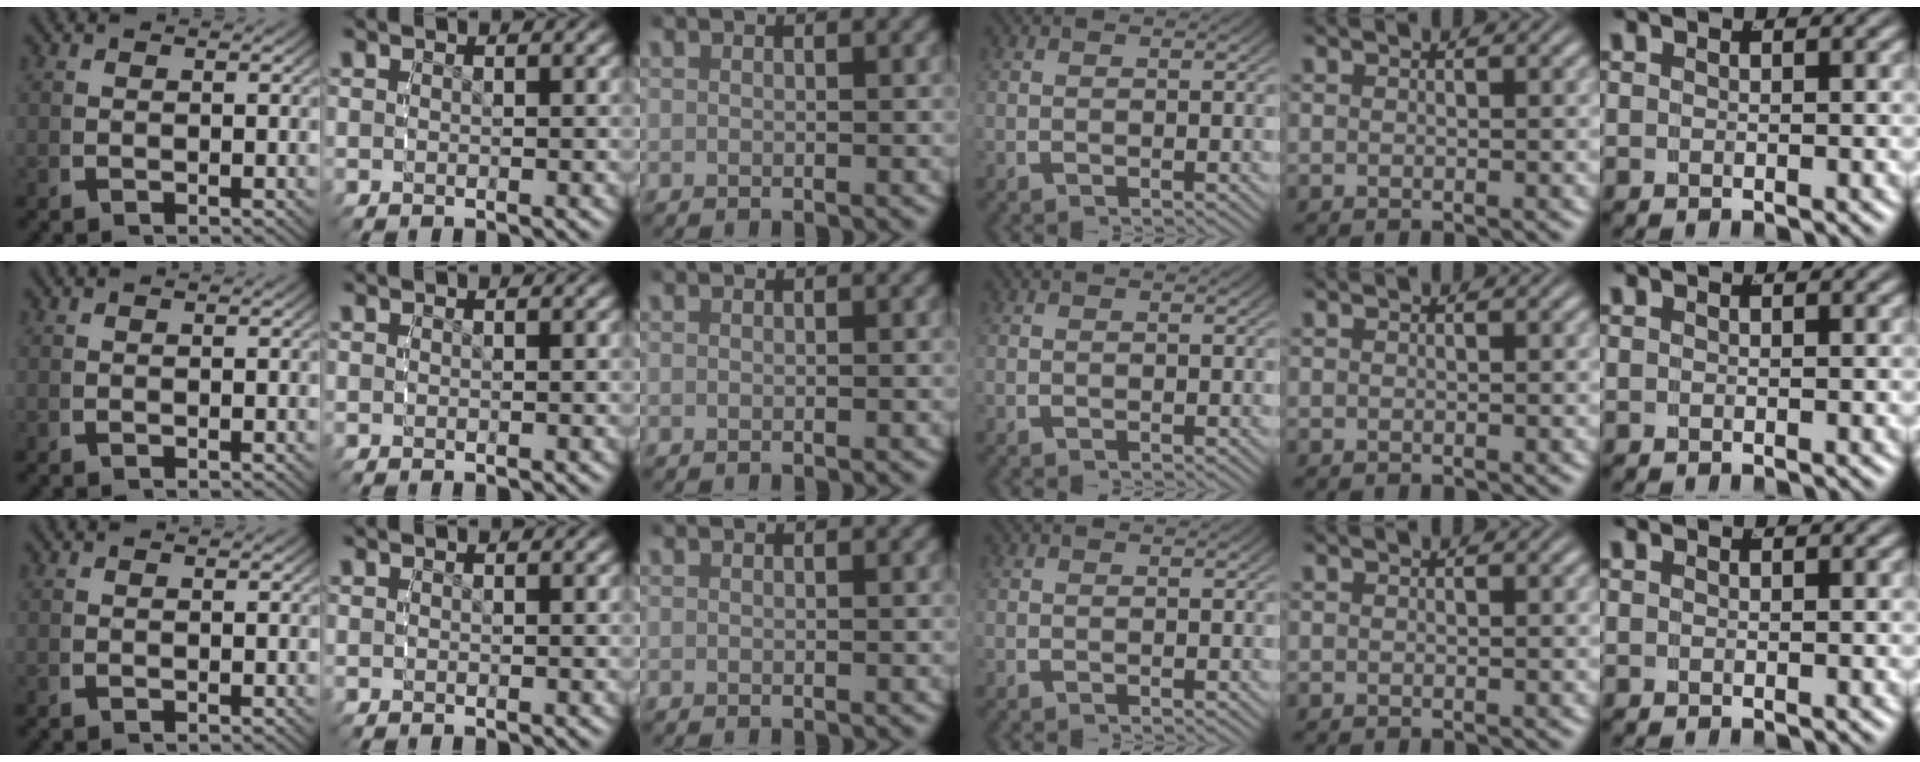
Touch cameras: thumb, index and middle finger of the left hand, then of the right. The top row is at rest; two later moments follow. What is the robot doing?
{"motion": "reach", "object": "jewelry box"}